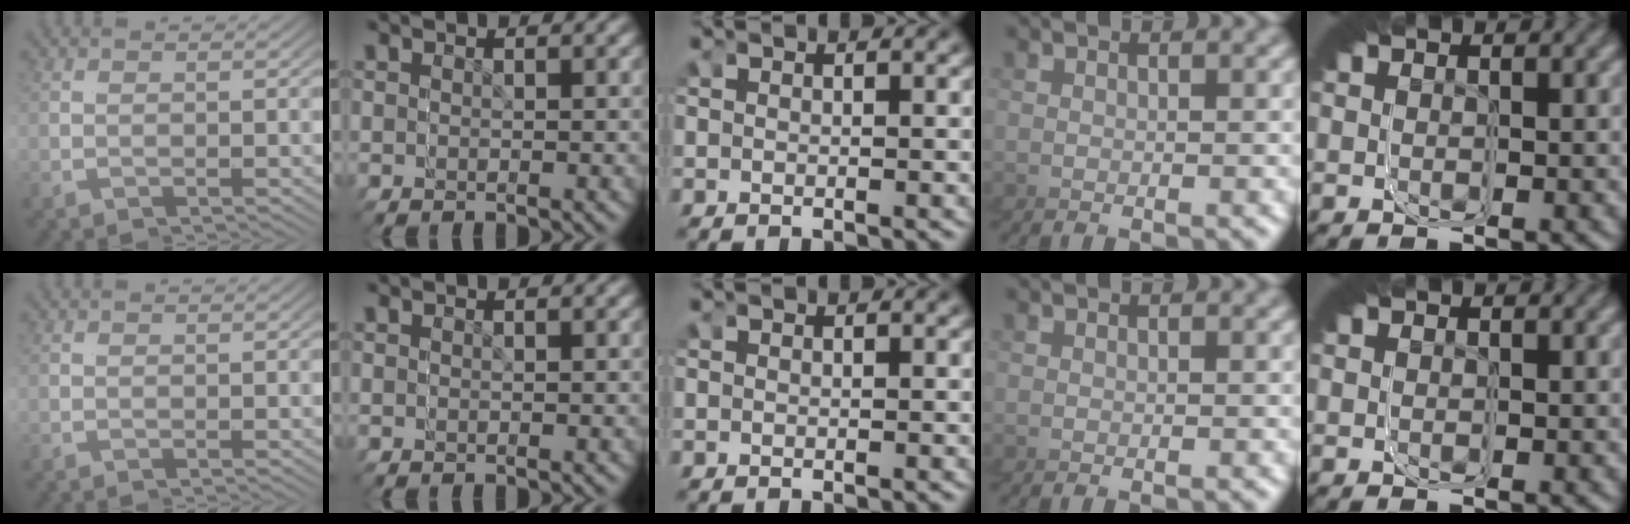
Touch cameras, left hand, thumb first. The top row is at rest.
{}